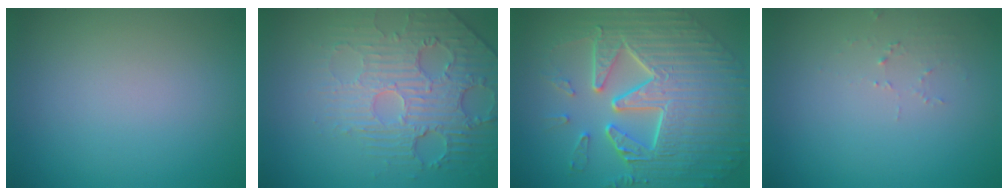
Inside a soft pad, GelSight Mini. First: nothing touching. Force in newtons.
{"total": 4.4, "press": 4.0, "slide": 1.7}
{"total": 10.5, "press": 7.3, "slide": 7.5}
{"total": 1.1, "press": 1.1, "slide": 0.1}